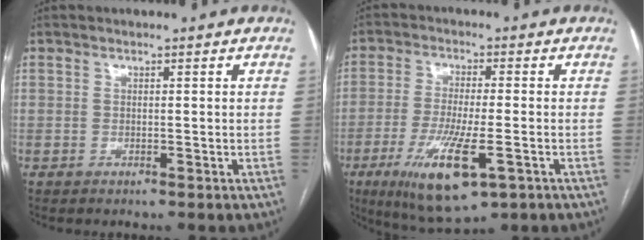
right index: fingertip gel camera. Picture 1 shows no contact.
{"total": 12.4, "force": [-5.2, 2.7, 11.0], "torque": [-0.207, -0.031, -0.081]}